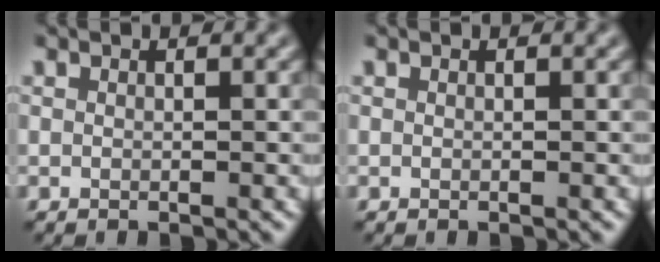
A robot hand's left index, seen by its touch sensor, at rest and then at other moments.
{"total": 0.0}